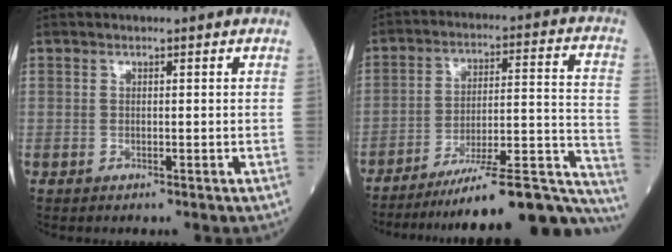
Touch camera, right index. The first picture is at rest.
{"total": 25.0, "force": [-22.4, 0.8, 11.0], "torque": [-0.072, 0.022, -0.312]}